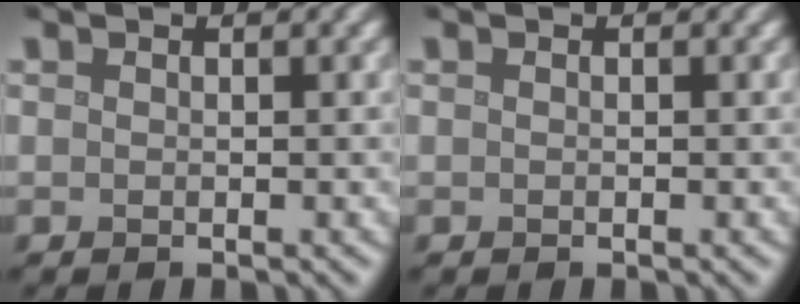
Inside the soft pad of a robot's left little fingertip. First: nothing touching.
{"total": 0.0}